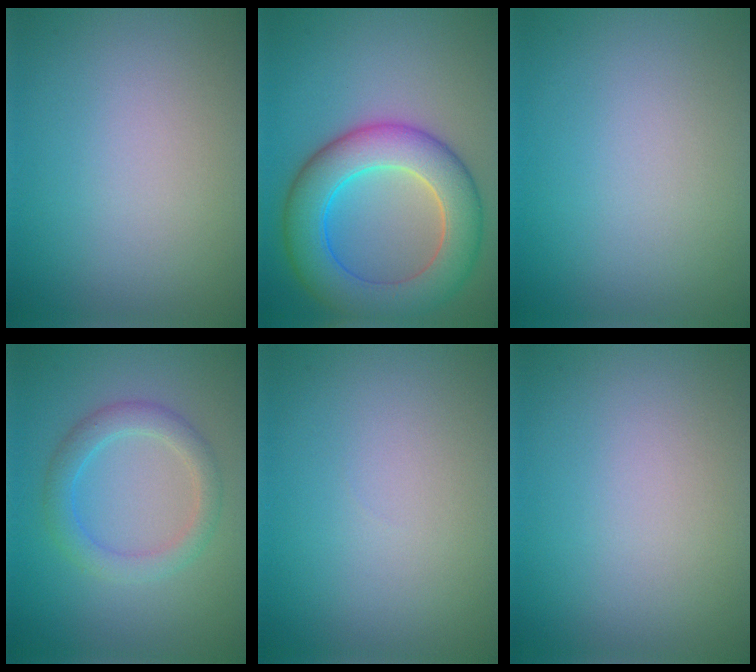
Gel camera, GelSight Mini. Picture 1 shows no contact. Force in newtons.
{"total": 8.7, "press": 8.7, "slide": 0.4}
{"total": 0.0}
{"total": 2.9, "press": 2.9, "slide": 0.2}
{"total": 0.0}
{"total": 0.0}